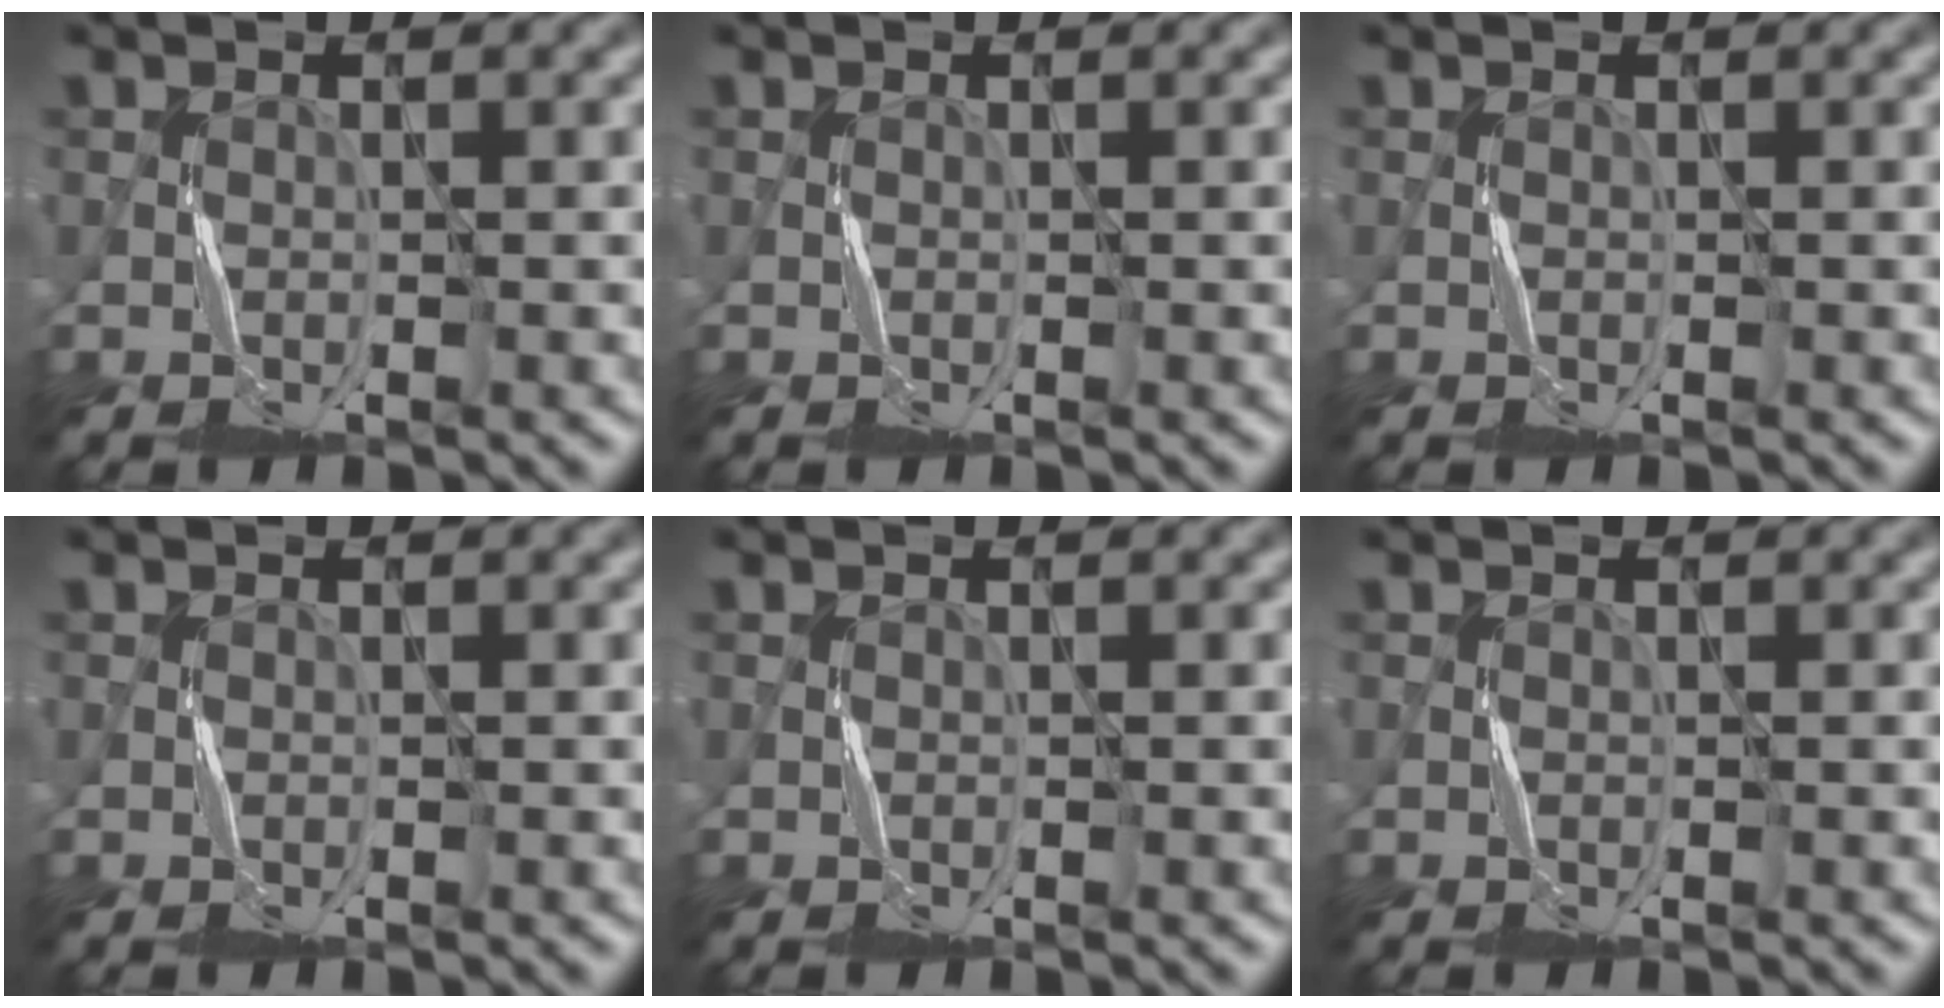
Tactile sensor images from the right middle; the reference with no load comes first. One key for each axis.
{"total": 0.0}
{"total": 0.0}
{"total": 0.0}
{"total": 0.0}
{"total": 0.0}